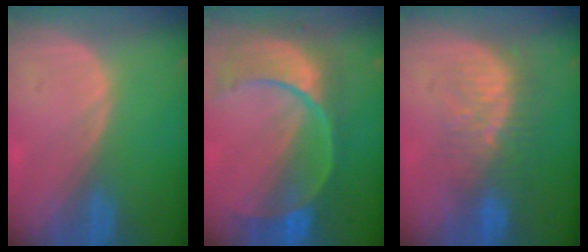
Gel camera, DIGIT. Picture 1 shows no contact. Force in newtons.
{"total": 11.2, "press": 9.4, "slide": 6.1}
{"total": 8.4, "press": 7.8, "slide": 3.0}